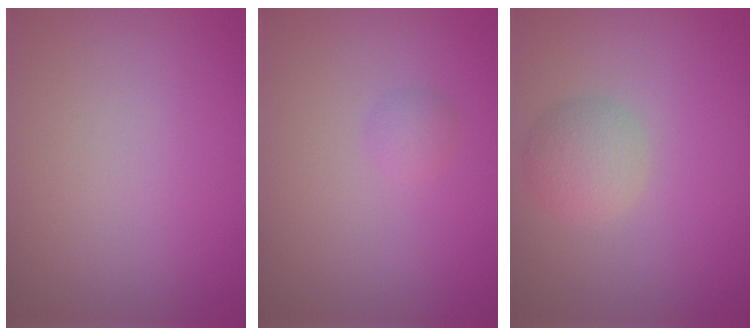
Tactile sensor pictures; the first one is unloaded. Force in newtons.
{"total": 0.9, "press": 0.9, "slide": 0.0}
{"total": 2.6, "press": 2.6, "slide": 0.1}